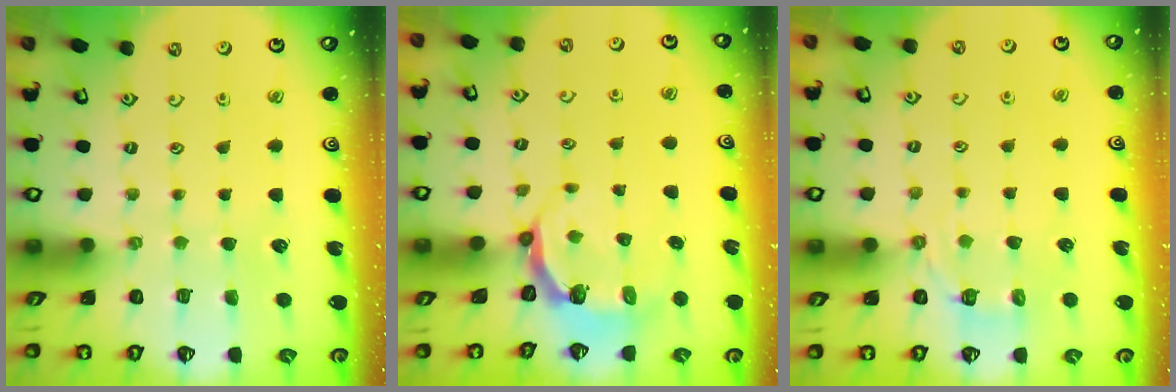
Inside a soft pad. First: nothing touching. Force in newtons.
{"total": 5.4, "press": 4.4, "slide": 3.1}
{"total": 3.7, "press": 2.9, "slide": 2.2}